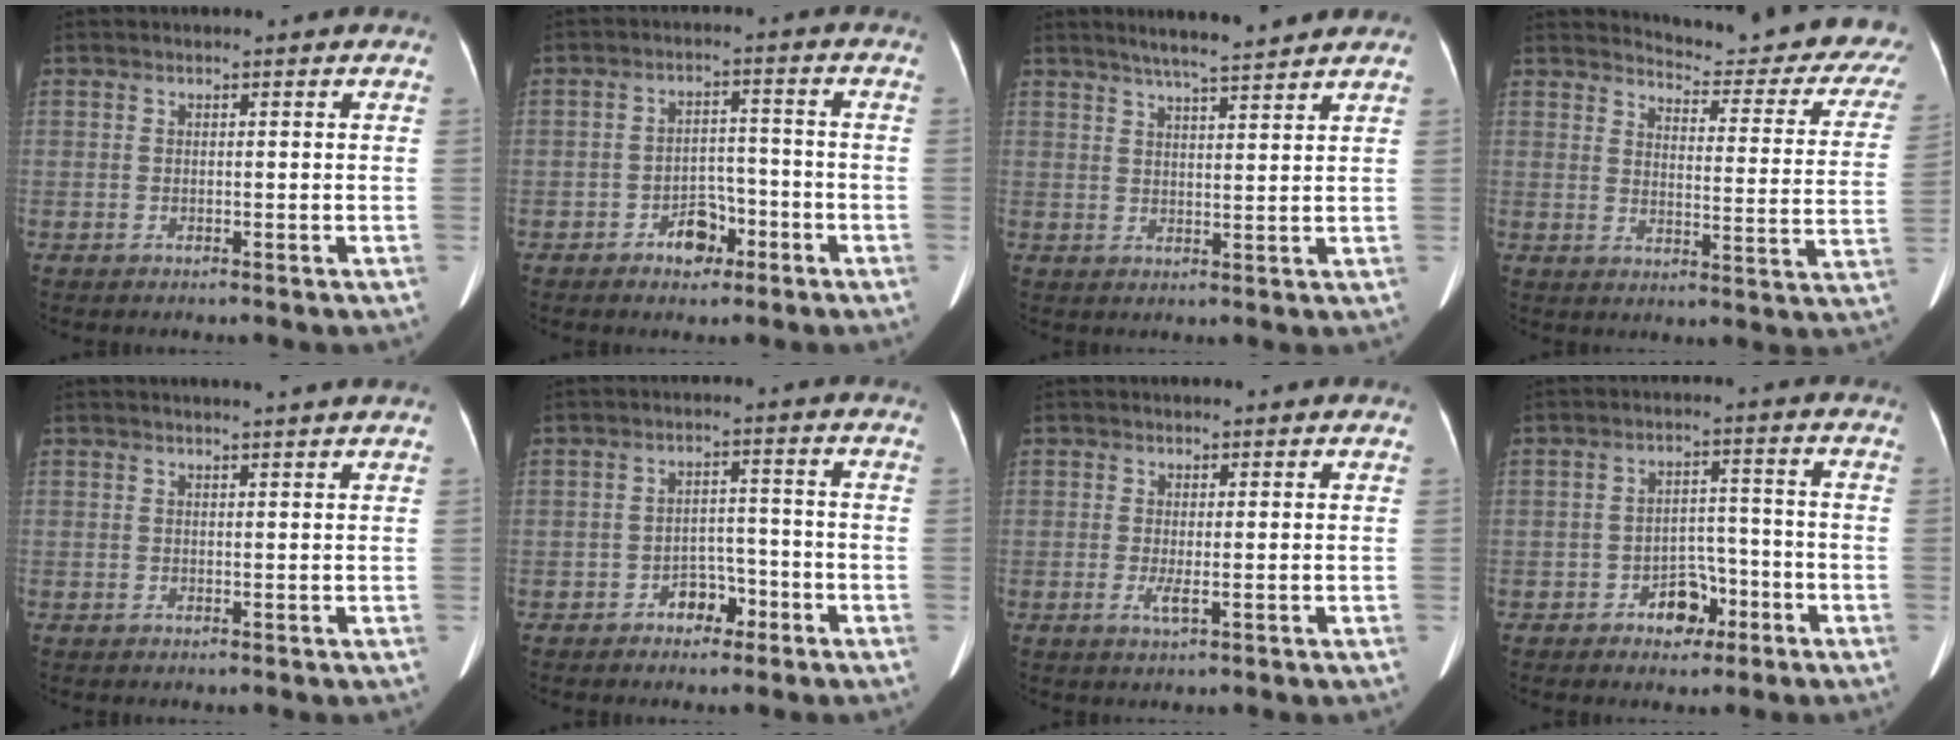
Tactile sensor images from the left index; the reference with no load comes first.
{"total": 4.6, "force": [-2.8, 2.9, 2.3], "torque": [-0.036, 0.015, -0.043]}
{"total": 7.1, "force": [6.2, -0.4, 3.5], "torque": [-0.063, 0.009, 0.096]}
{"total": 21.0, "force": [19.8, 2.8, 6.3], "torque": [-0.067, -0.104, 0.214]}
{"total": 2.8, "force": [2.6, -0.4, 1.0], "torque": [-0.012, 0.012, 0.030]}
{"total": 3.8, "force": [-2.4, 2.3, 1.7], "torque": [-0.025, 0.014, -0.037]}
{"total": 1.6, "force": [-0.1, 0.1, 1.6], "torque": [-0.031, -0.004, 0.001]}
{"total": 5.0, "force": [-2.9, 3.2, 2.5], "torque": [-0.037, 0.017, -0.043]}